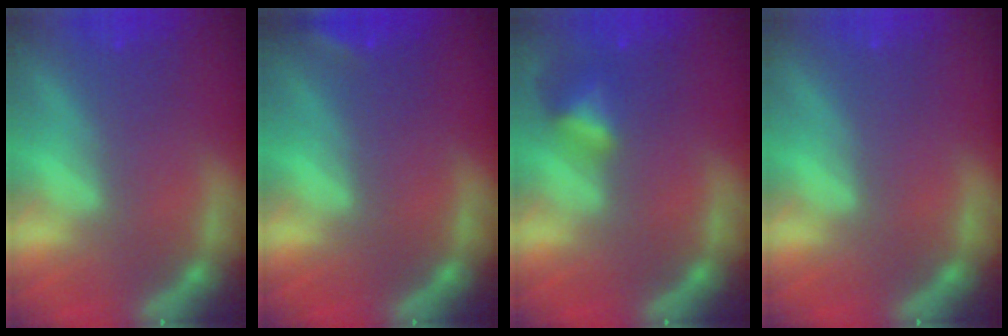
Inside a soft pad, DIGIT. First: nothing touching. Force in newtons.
{"total": 2.4}
{"total": 2.9}
{"total": 0.0}